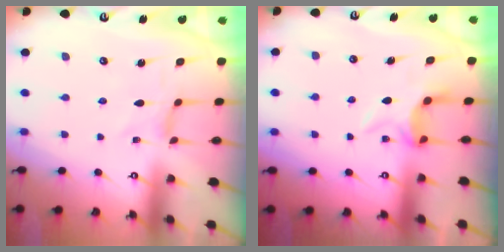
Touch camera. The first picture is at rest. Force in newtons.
{"total": 6.5, "press": 6.4, "slide": 1.1}